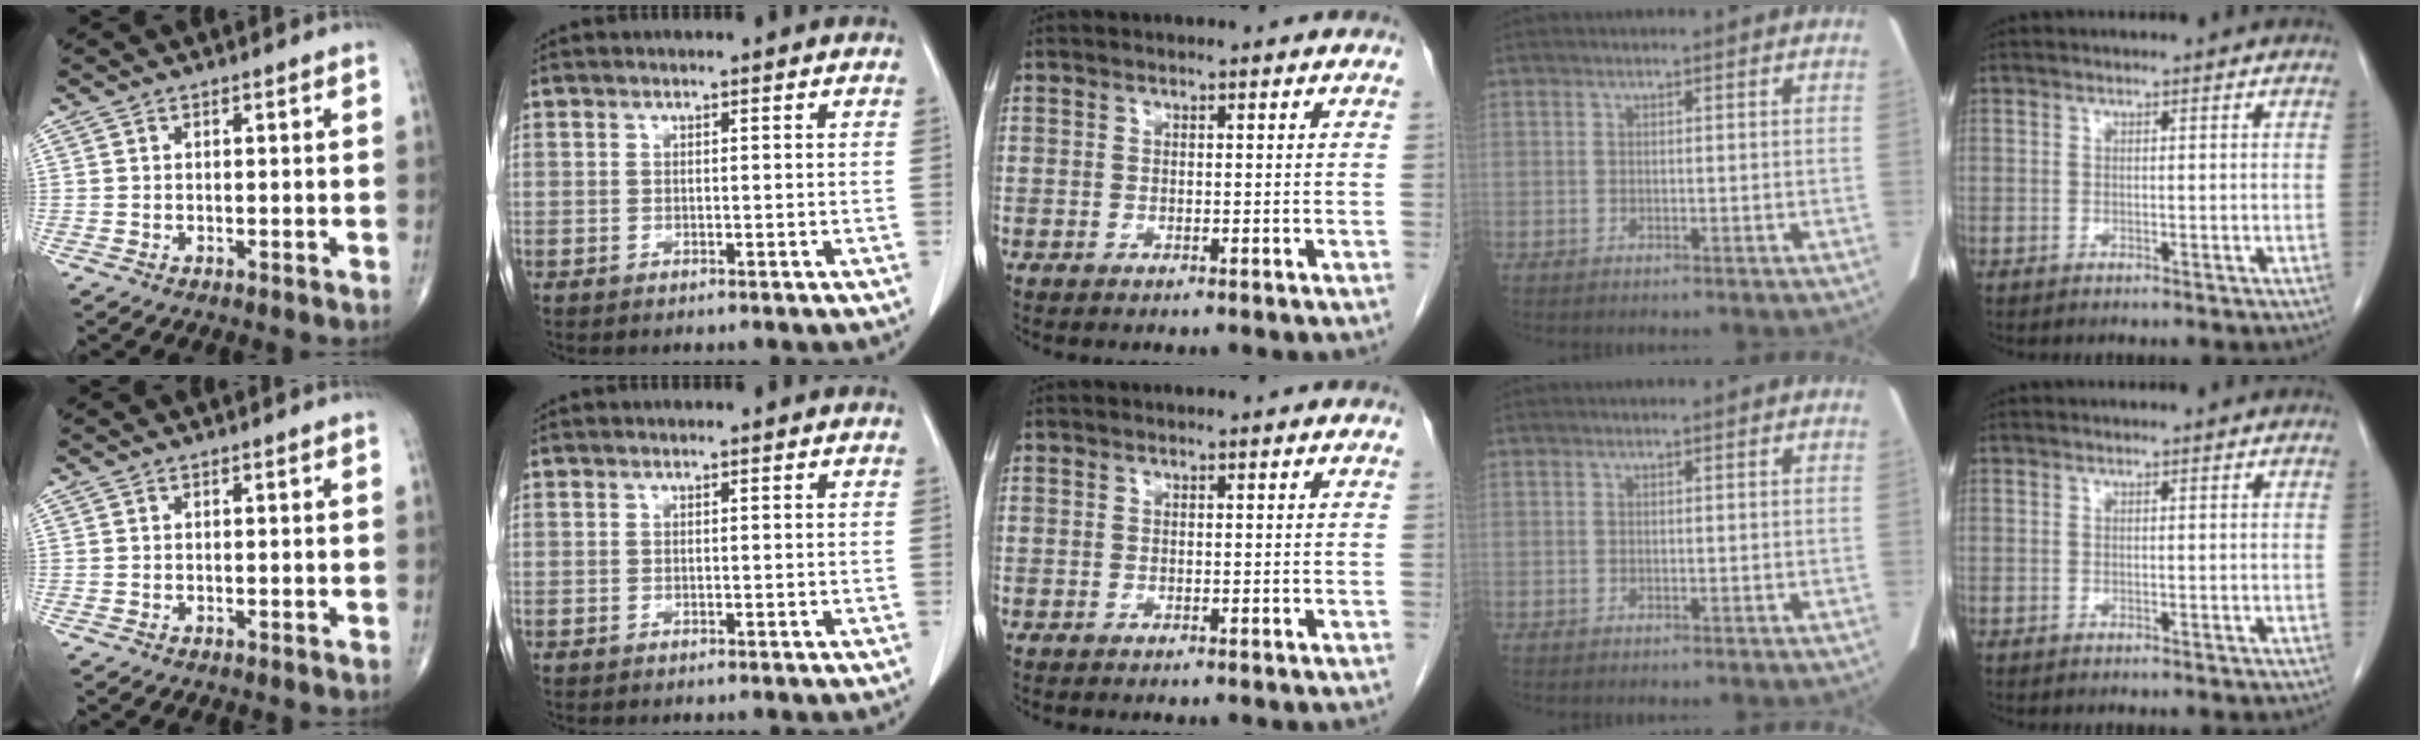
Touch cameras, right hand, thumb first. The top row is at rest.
{}